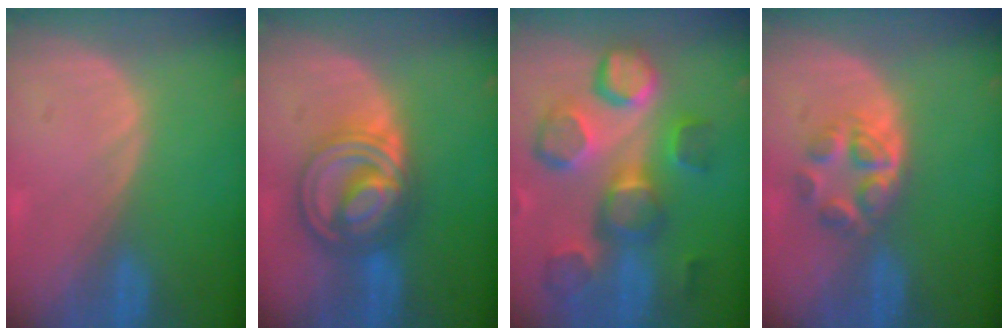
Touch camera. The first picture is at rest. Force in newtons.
{"total": 8.8, "press": 8.8, "slide": 0.7}
{"total": 11.9, "press": 10.9, "slide": 4.8}
{"total": 5.0, "press": 4.8, "slide": 1.4}